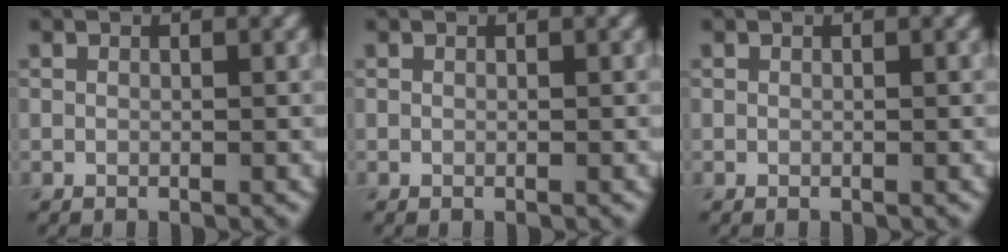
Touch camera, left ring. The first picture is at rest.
{"total": 0.0}
{"total": 0.0}